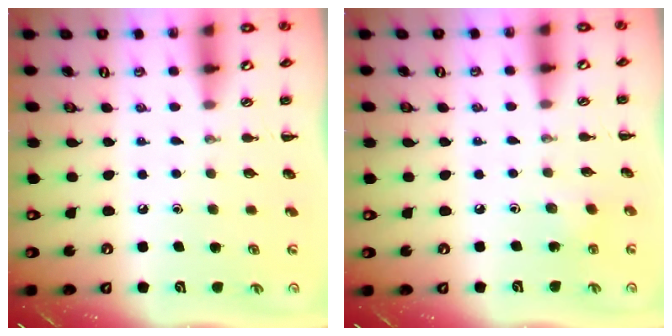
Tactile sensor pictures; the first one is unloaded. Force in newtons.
{"total": 2.6, "press": 2.5, "slide": 0.9}